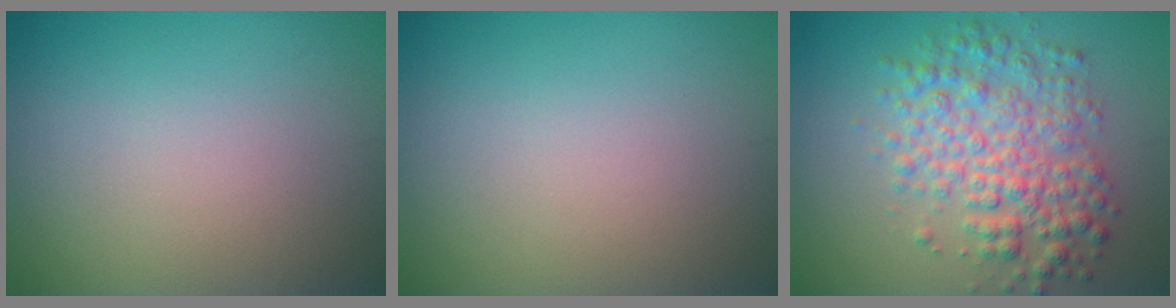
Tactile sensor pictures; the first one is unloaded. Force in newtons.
{"total": 0.0}
{"total": 5.4, "press": 5.4, "slide": 0.0}